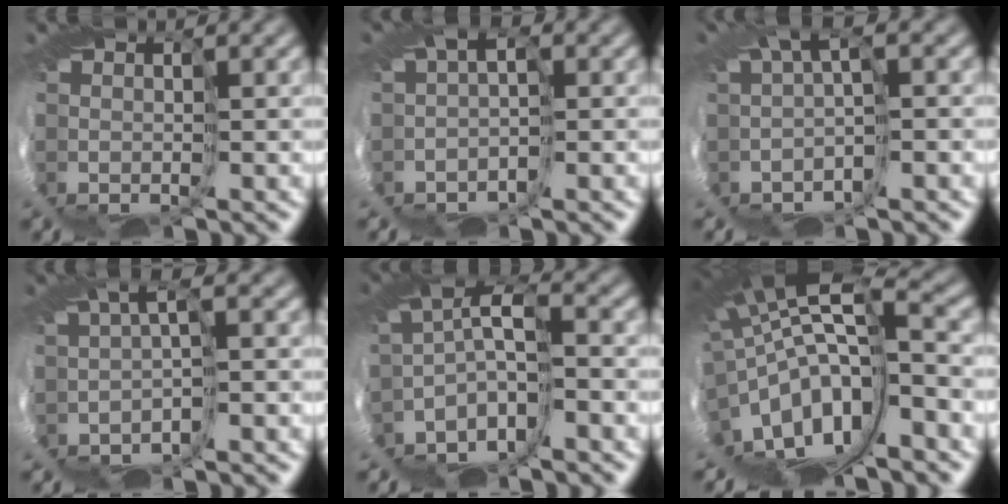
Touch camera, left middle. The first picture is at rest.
{"total": 1.8, "force": [-1.5, 0.8, 0.8], "torque": [-0.019, -0.004, -0.032]}
{"total": 1.6, "force": [-1.3, -0.1, 1.0], "torque": [-0.026, -0.003, -0.029]}
{"total": 1.5, "force": [-1.2, -0.4, 0.8], "torque": [-0.020, -0.003, -0.026]}
{"total": 5.3, "force": [-3.3, 1.8, 3.7], "torque": [-0.074, 0.012, -0.065]}
{"total": 11.4, "force": [-3.3, 4.2, 10.1], "torque": [-0.201, 0.000, -0.035]}